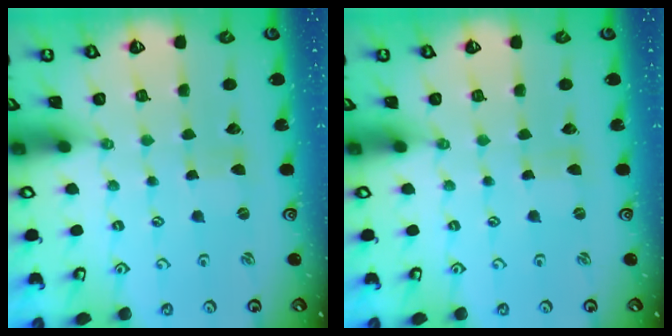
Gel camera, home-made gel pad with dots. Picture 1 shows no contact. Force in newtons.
{"total": 0.0}